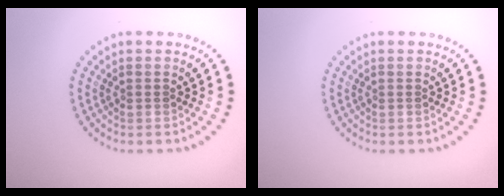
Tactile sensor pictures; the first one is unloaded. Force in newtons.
{"total": 0.0}